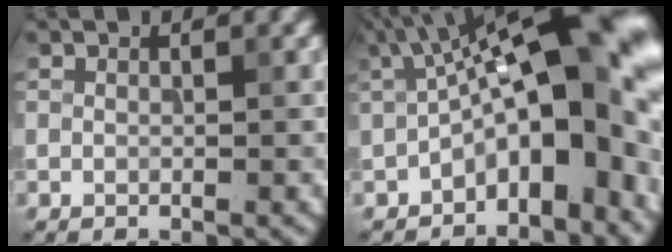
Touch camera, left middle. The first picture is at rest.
{"total": 14.4, "force": [-0.2, 5.6, 13.3], "torque": [-0.170, 0.039, -0.015]}